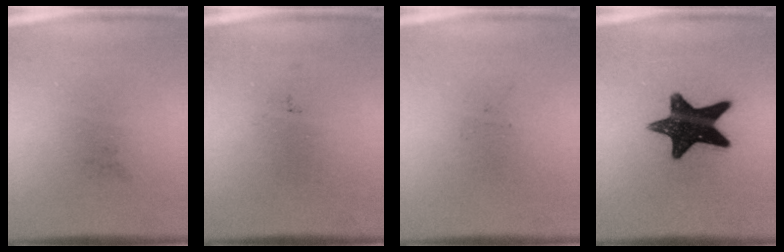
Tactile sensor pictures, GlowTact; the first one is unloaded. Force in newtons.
{"total": 0.0}
{"total": 0.0}
{"total": 14.8}